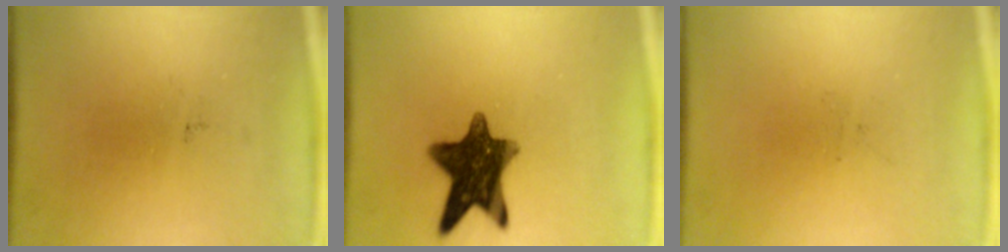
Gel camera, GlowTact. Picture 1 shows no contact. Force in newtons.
{"total": 11.9}
{"total": 0.0}